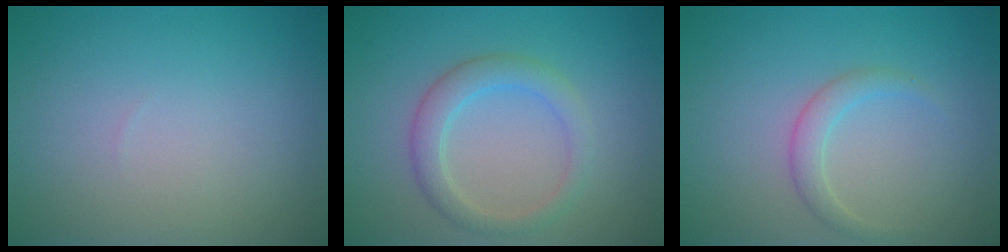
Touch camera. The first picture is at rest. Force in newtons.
{"total": 2.9, "press": 2.9, "slide": 0.1}
{"total": 1.7, "press": 1.7, "slide": 0.1}